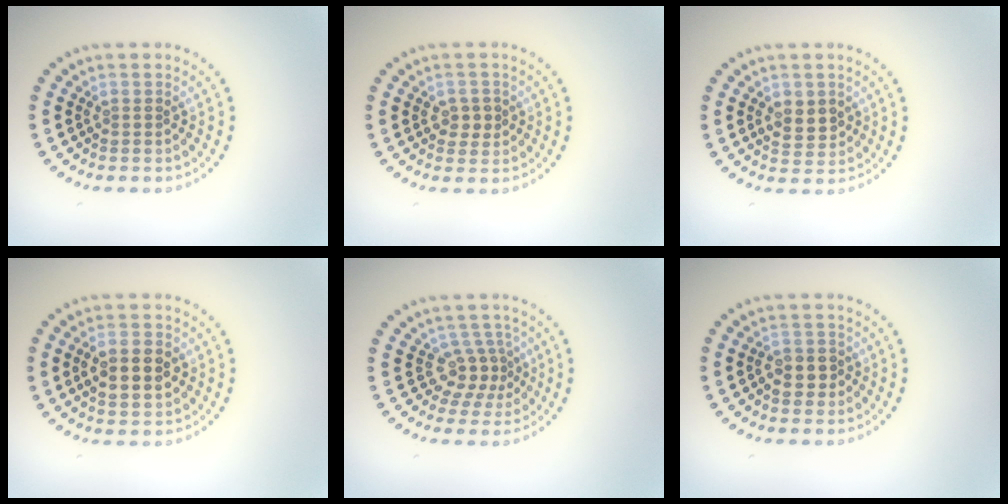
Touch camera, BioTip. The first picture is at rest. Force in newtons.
{"total": 1.7, "press": 1.7, "slide": 0.3}
{"total": 2.5, "press": 2.5, "slide": 0.4}
{"total": 3.7, "press": 3.7, "slide": 0.2}
{"total": 2.9, "press": 2.1, "slide": 2.0}
{"total": 1.9, "press": 1.8, "slide": 0.5}